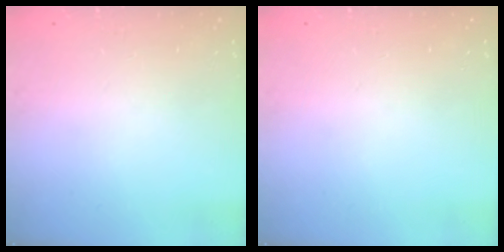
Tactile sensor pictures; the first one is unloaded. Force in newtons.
{"total": 0.0}